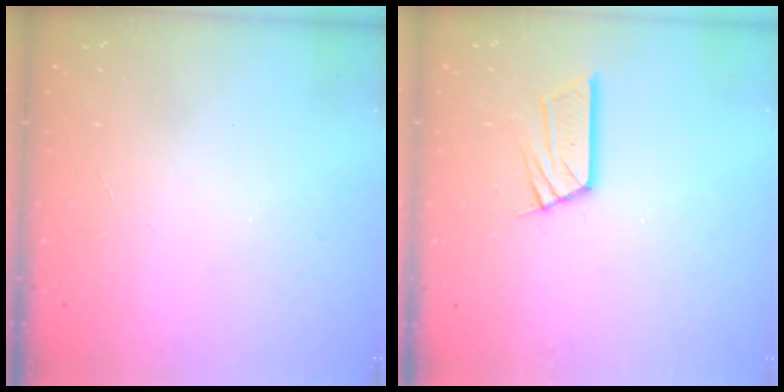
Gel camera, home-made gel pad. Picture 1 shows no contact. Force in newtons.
{"total": 10.5, "press": 10.4, "slide": 1.1}